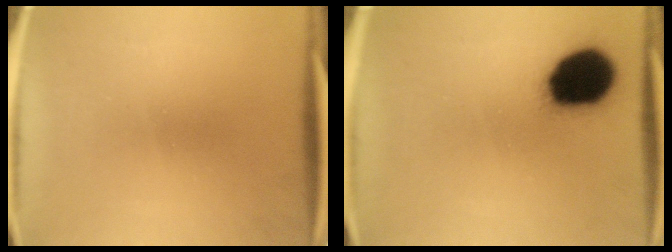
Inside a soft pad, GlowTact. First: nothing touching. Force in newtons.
{"total": 17.1}